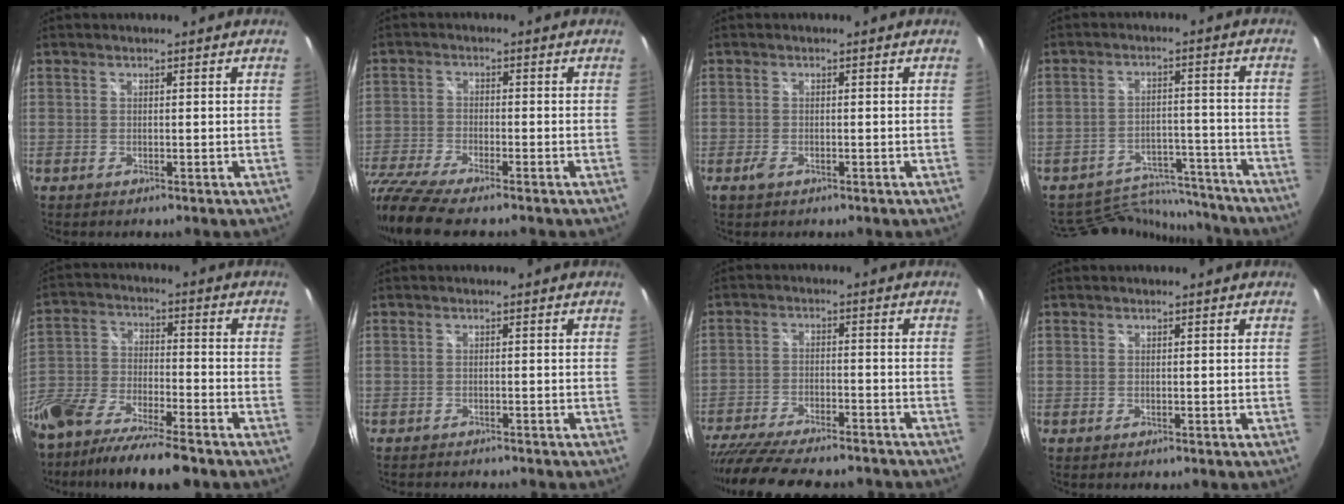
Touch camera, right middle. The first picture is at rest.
{"total": 12.7, "force": [-10.5, 2.1, 6.7], "torque": [-0.169, -0.039, -0.201]}
{"total": 1.7, "force": [-1.1, 0.9, 1.0], "torque": [-0.023, -0.004, -0.021]}
{"total": 13.9, "force": [-13.2, 3.9, 2.0], "torque": [-0.052, 0.027, -0.180]}
{"total": 17.0, "force": [-12.6, 4.7, 10.4], "torque": [-0.220, -0.036, -0.231]}
{"total": 3.9, "force": [-3.7, 0.3, 1.3], "torque": [-0.032, -0.013, -0.058]}
{"total": 21.1, "force": [-17.8, 5.1, 10.0], "torque": [-0.204, -0.040, -0.272]}
{"total": 0.0}